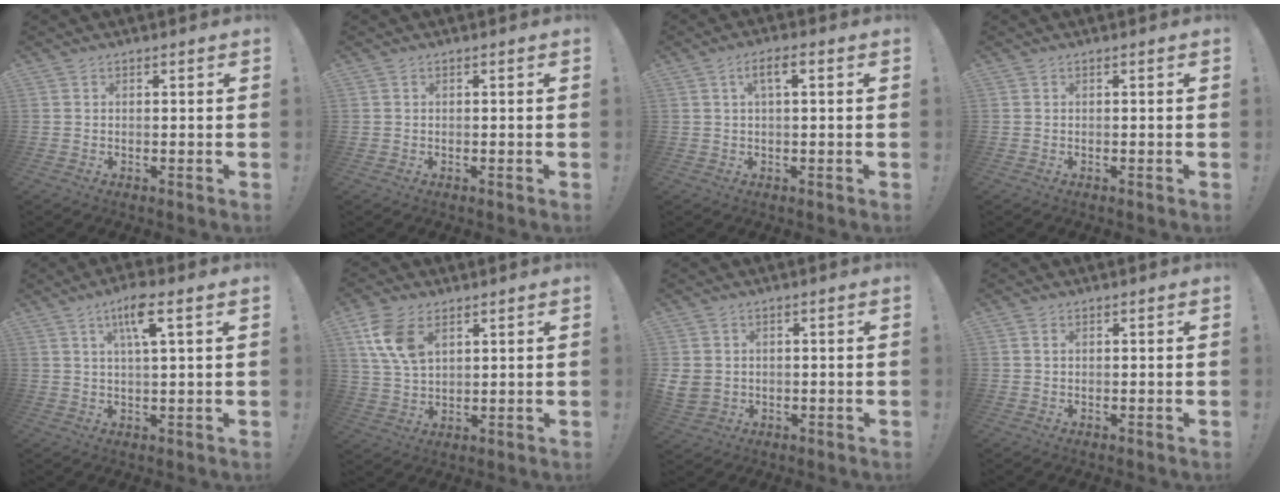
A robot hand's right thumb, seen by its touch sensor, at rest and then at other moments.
{"total": 0.0}
{"total": 4.1, "force": [0.9, 1.0, 3.9], "torque": [-0.064, 0.003, 0.010]}
{"total": 0.0}
{"total": 7.7, "force": [3.4, 1.3, 6.8], "torque": [-0.117, -0.003, 0.052]}
{"total": 11.0, "force": [5.2, 6.5, 7.2], "torque": [-0.147, -0.007, 0.101]}
{"total": 4.4, "force": [0.7, 3.9, 1.9], "torque": [-0.037, -0.007, 0.016]}
{"total": 1.1, "force": [0.5, 0.6, 0.7], "torque": [-0.013, 0.001, 0.008]}